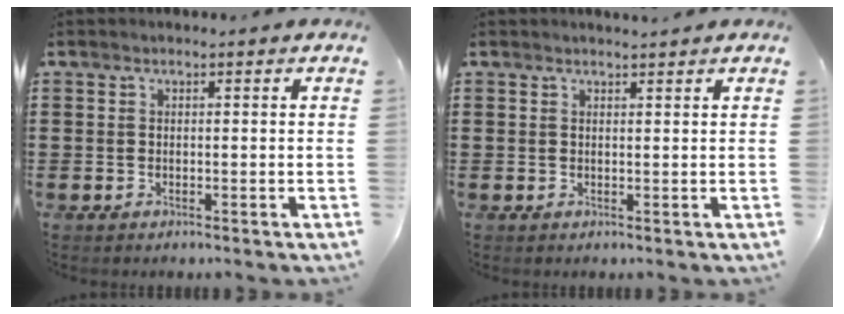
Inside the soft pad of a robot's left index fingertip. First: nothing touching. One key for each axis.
{"total": 1.1, "fx": 1.1, "fy": -0.1, "fz": 0.4, "tx": -0.009, "ty": -0.002, "tz": 0.021}